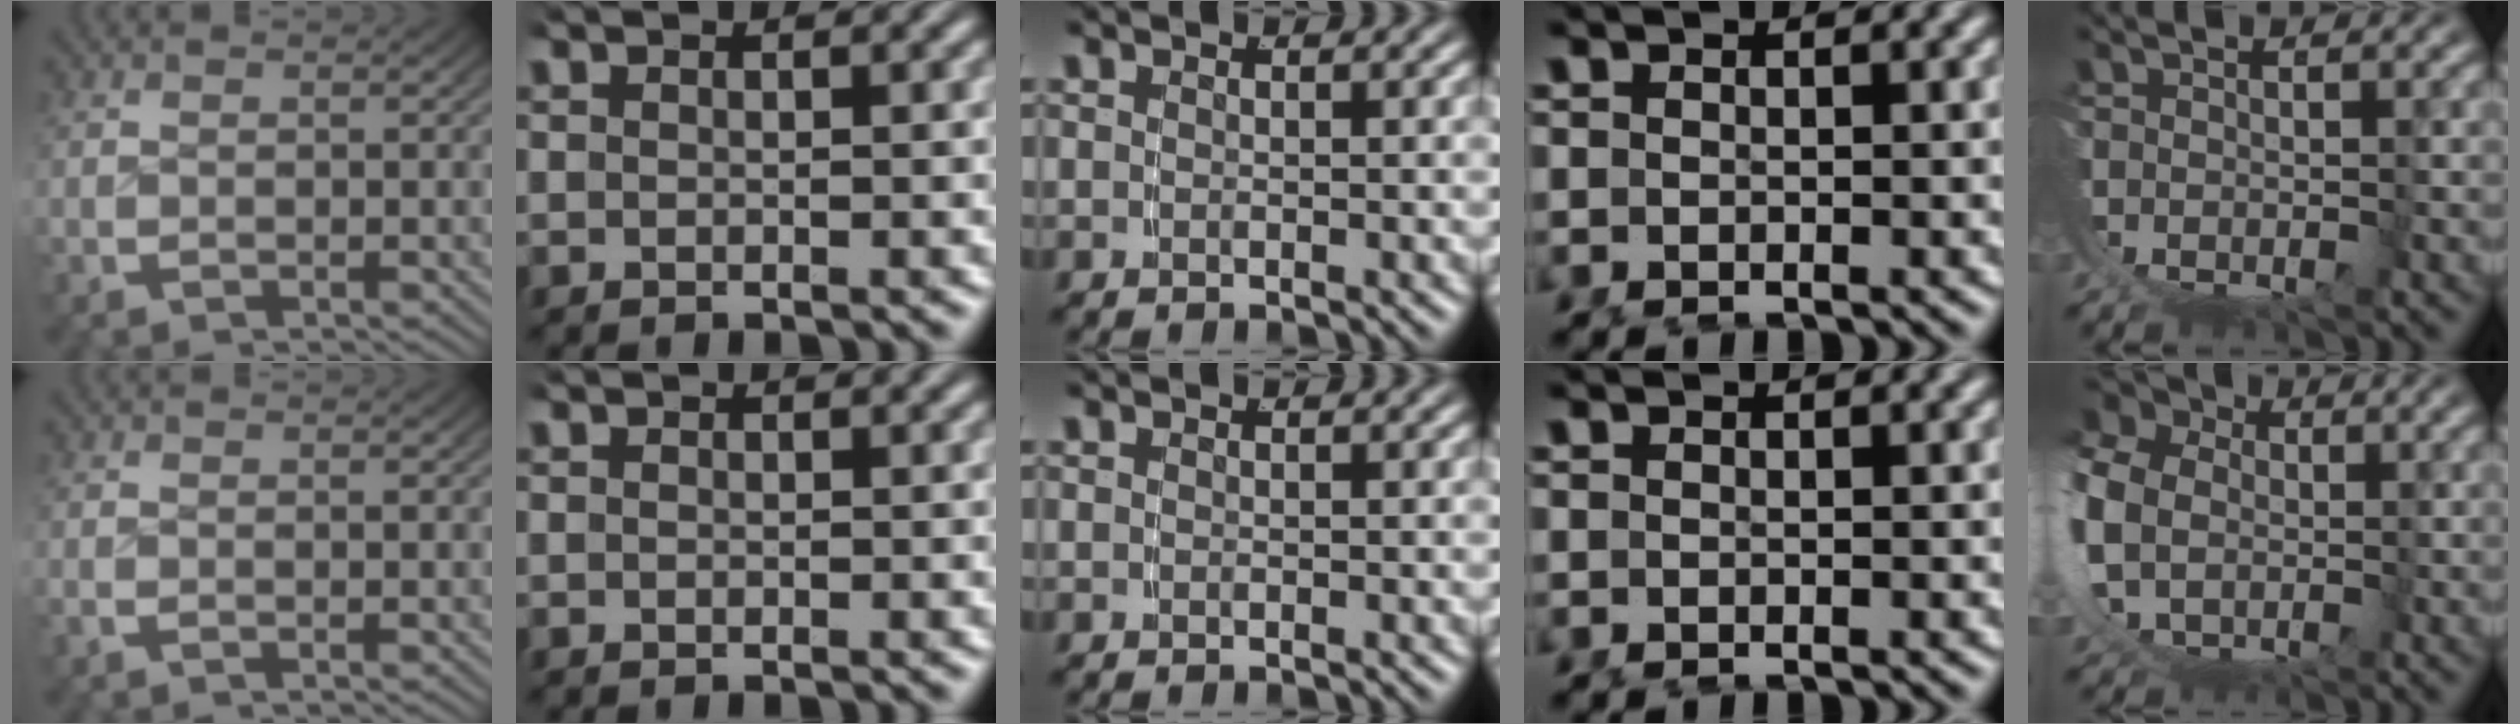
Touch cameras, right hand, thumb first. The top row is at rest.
{"thumb": {"total": 0.6, "force": [-0.4, 0.2, 0.5], "torque": [-0.014, -0.004, -0.006]}, "little": {"total": 10.6, "force": [2.6, 8.2, 6.2], "torque": [-0.141, -0.002, 0.034]}}